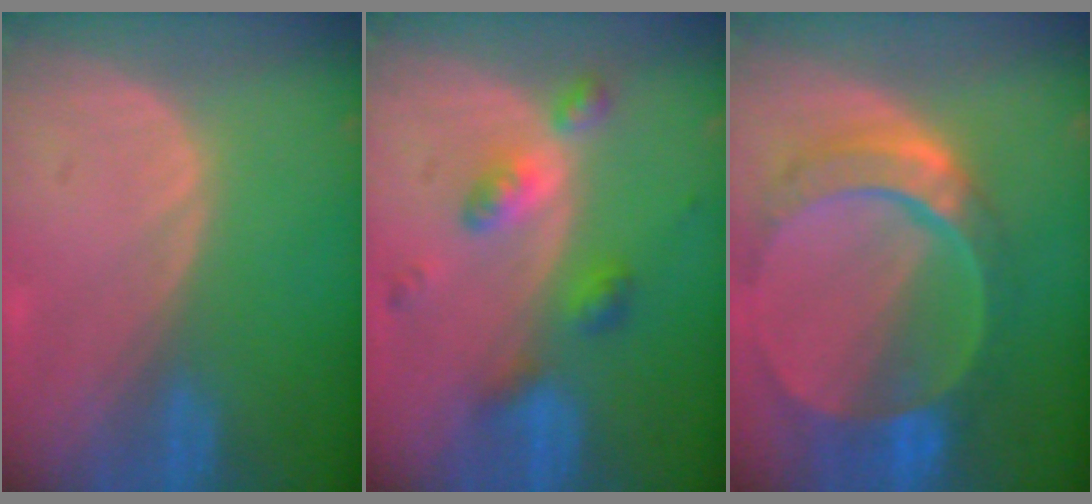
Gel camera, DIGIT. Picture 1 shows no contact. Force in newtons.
{"total": 5.7, "press": 5.6, "slide": 0.3}
{"total": 10.5, "press": 8.9, "slide": 5.6}